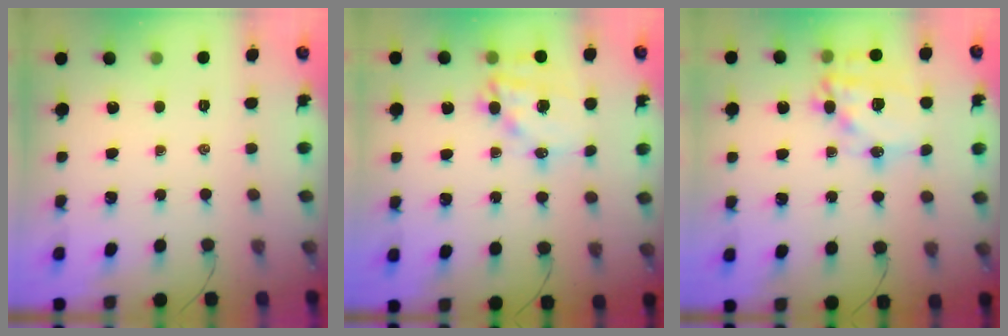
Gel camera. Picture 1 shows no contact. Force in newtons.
{"total": 14.3, "press": 13.9, "slide": 3.6}
{"total": 17.5, "press": 17.1, "slide": 3.7}